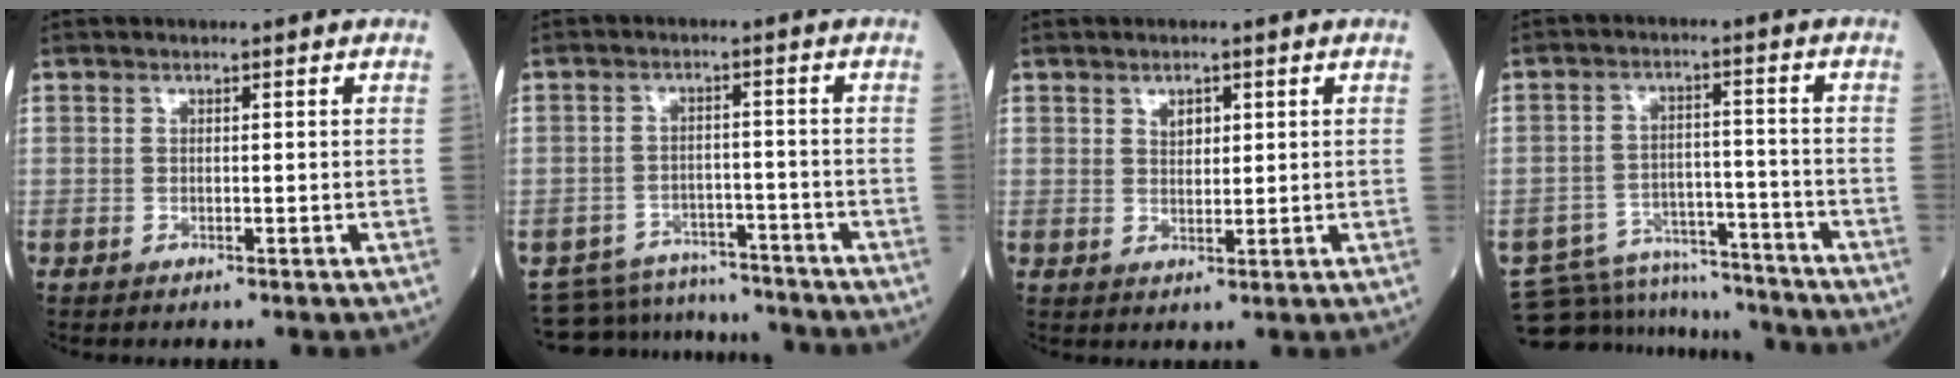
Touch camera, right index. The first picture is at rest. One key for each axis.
{"total": 10.4, "fx": -9.9, "fy": 3.1, "fz": 0.0, "tx": 0.003, "ty": 0.025, "tz": -0.140}
{"total": 2.2, "fx": 1.1, "fy": 1.3, "fz": 1.5, "tx": -0.023, "ty": 0.001, "tz": 0.020}
{"total": 13.0, "fx": -12.6, "fy": 3.0, "fz": 0.6, "tx": -0.009, "ty": 0.026, "tz": -0.190}